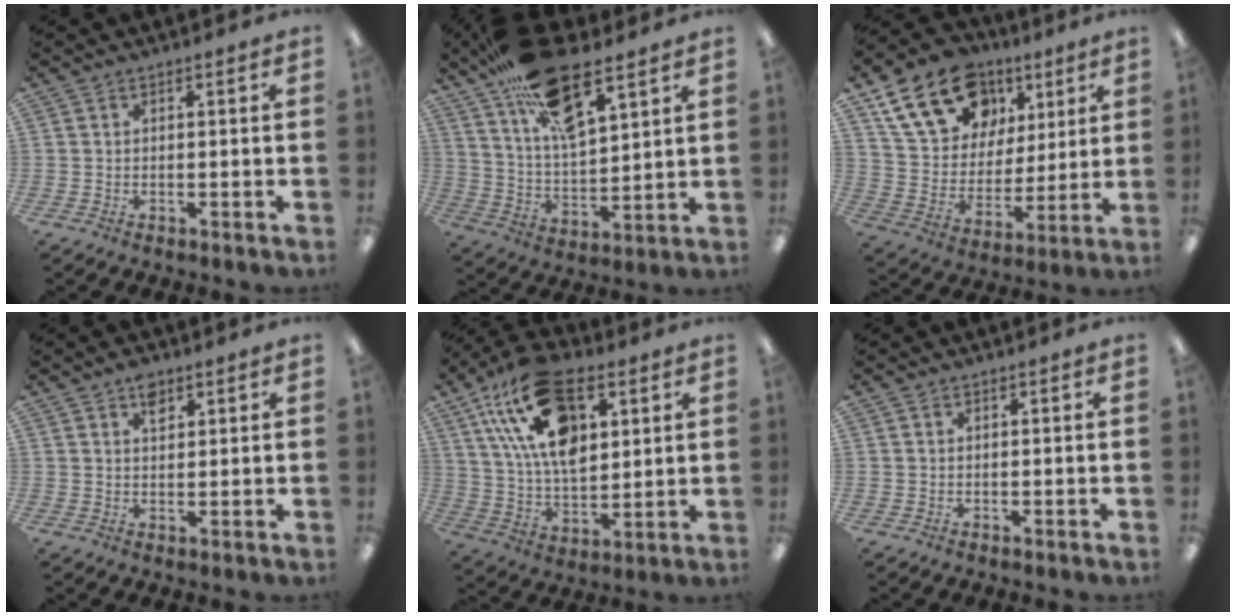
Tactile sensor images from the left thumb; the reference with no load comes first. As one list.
[{"total": 20.2, "force": [12.8, 8.1, 13.4], "torque": [-0.235, -0.055, 0.225]}, {"total": 19.5, "force": [10.8, 13.8, 8.6], "torque": [-0.150, -0.040, 0.202]}, {"total": 3.5, "force": [2.1, 2.1, 1.9], "torque": [-0.019, -0.007, 0.034]}, {"total": 21.8, "force": [9.9, 12.7, 14.7], "torque": [-0.272, -0.028, 0.176]}, {"total": 0.0}]